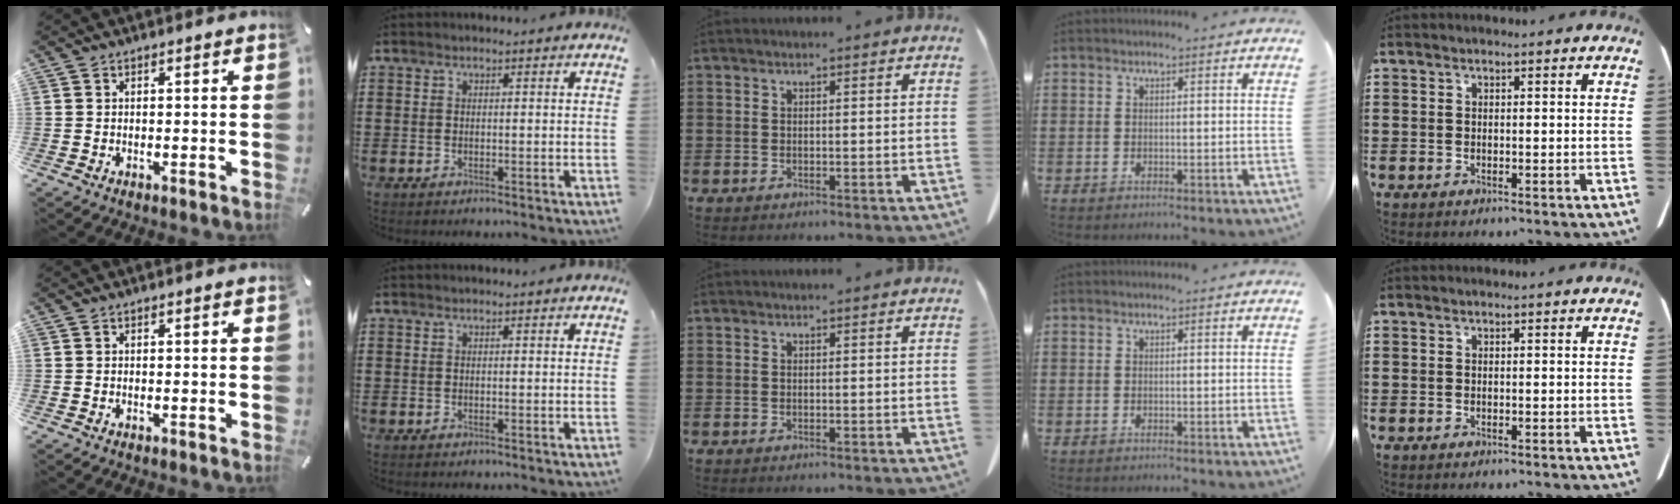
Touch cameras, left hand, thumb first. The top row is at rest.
{}